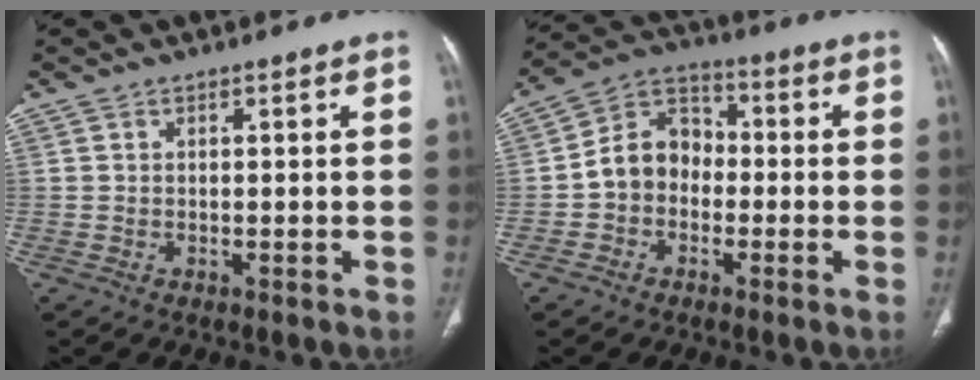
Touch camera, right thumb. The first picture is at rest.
{"total": 9.1, "force": [-1.5, 7.4, 4.9], "torque": [-0.061, 0.038, -0.044]}